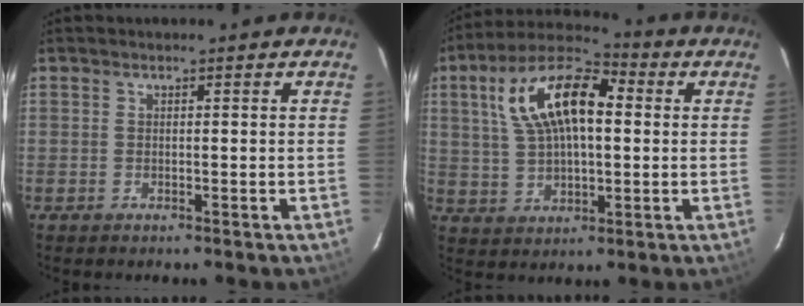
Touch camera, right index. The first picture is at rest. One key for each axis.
{"total": 16.3, "fx": 3.8, "fy": 7.8, "fz": 13.9, "tx": -0.265, "ty": 0.033, "tz": 0.062}